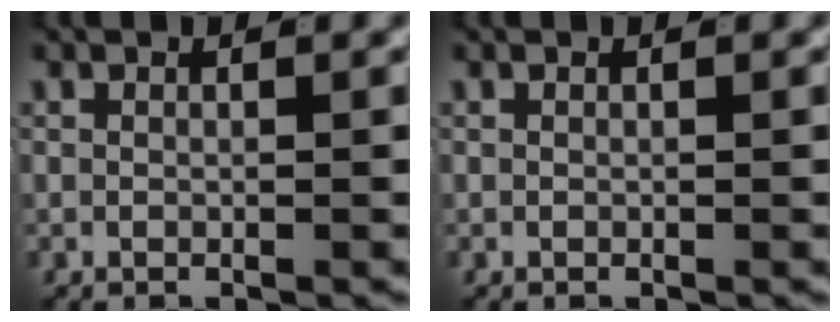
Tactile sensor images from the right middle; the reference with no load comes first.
{"total": 0.0}